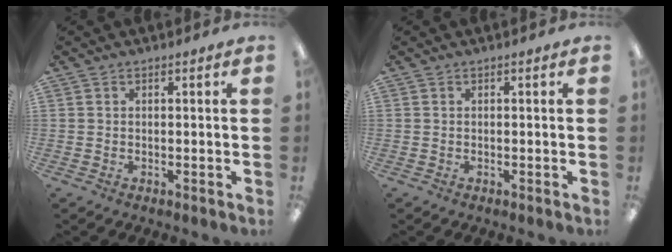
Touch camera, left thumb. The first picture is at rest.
{"total": 0.0}